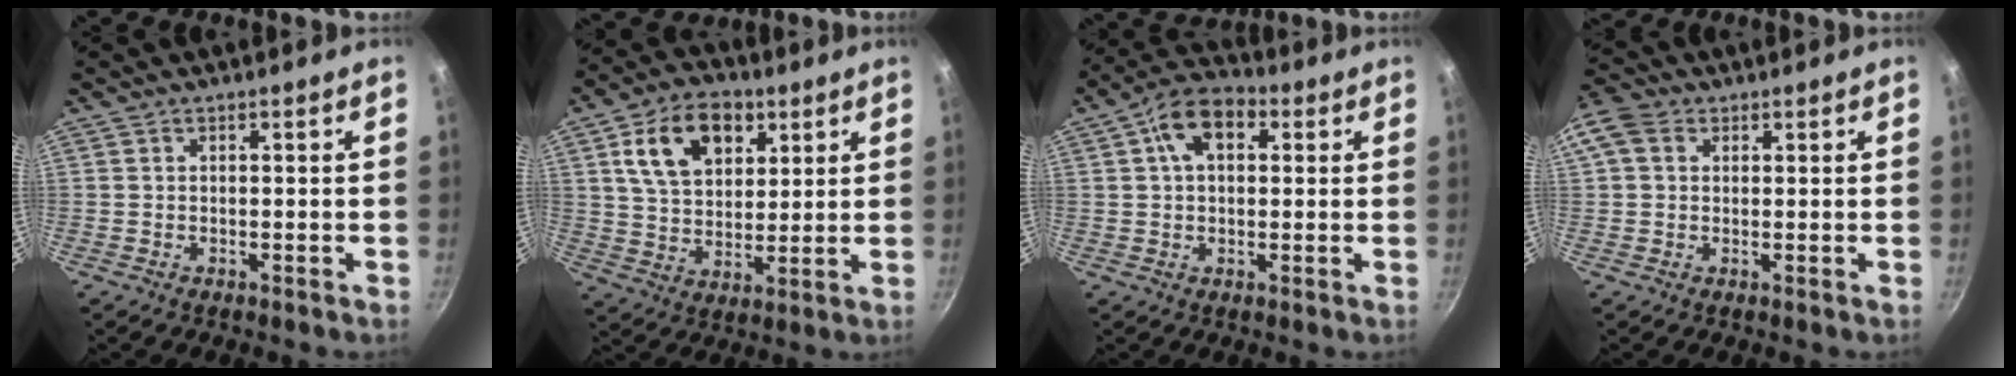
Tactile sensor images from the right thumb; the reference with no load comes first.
{"total": 14.9, "force": [5.9, 9.9, 9.4], "torque": [-0.130, -0.009, 0.096]}
{"total": 9.8, "force": [2.9, 6.4, 6.9], "torque": [-0.089, 0.017, 0.033]}
{"total": 8.6, "force": [2.5, 6.8, 4.7], "torque": [-0.097, 0.018, 0.034]}